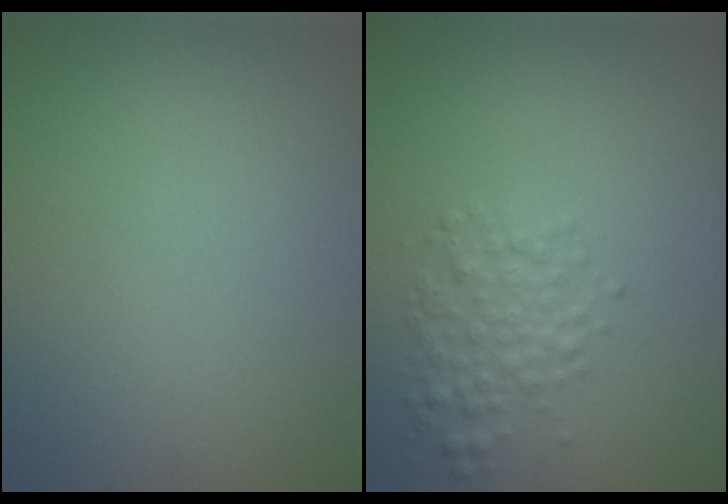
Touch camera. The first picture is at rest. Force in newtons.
{"total": 2.6, "press": 2.6, "slide": 0.0}